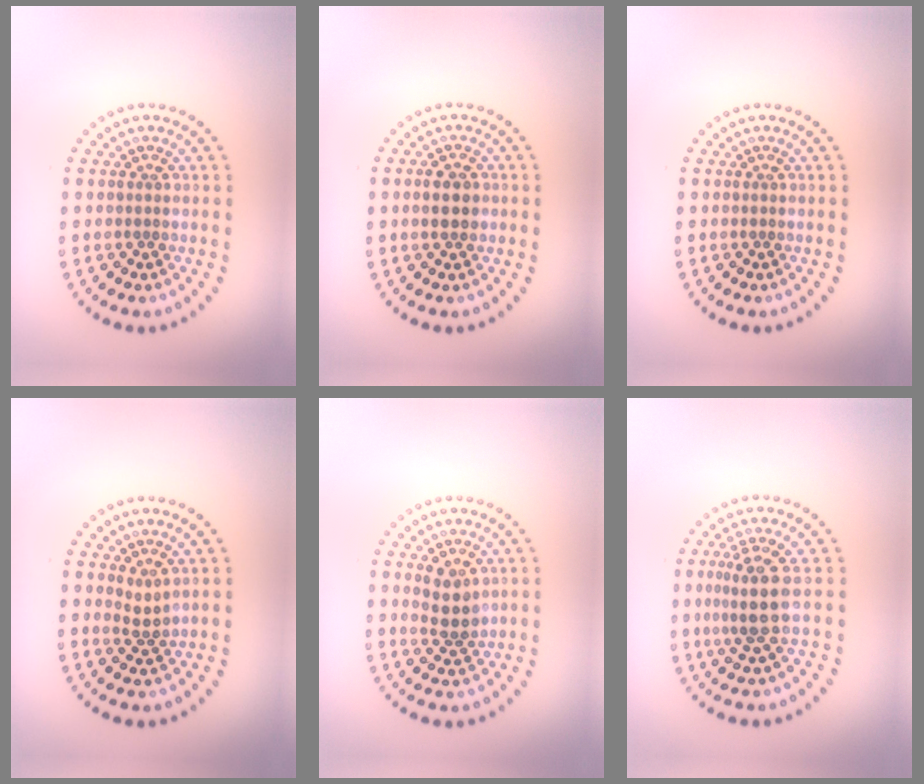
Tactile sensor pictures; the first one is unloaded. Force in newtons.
{"total": 2.5, "press": 2.5, "slide": 0.2}
{"total": 0.0}
{"total": 1.3, "press": 0.9, "slide": 0.9}
{"total": 2.9, "press": 2.7, "slide": 1.1}
{"total": 3.4, "press": 2.8, "slide": 2.0}